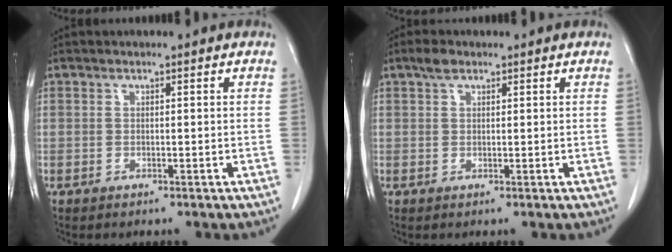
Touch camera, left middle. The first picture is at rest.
{"total": 1.8, "force": [1.3, 0.8, 1.0], "torque": [-0.022, 0.007, 0.023]}